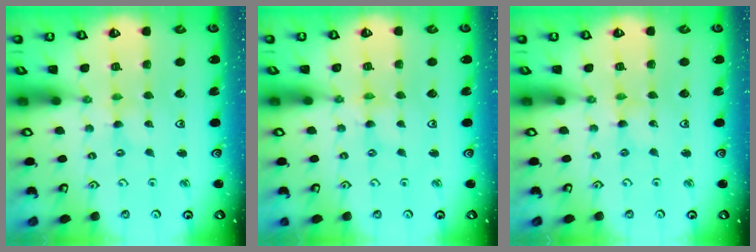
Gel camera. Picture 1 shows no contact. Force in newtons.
{"total": 0.5, "press": 0.5, "slide": 0.2}
{"total": 1.6, "press": 1.6, "slide": 0.2}